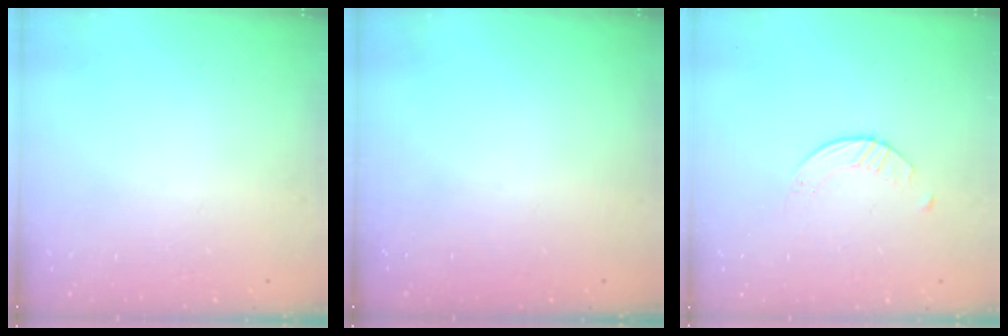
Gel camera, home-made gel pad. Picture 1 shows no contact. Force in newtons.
{"total": 0.0}
{"total": 1.6, "press": 1.6, "slide": 0.3}